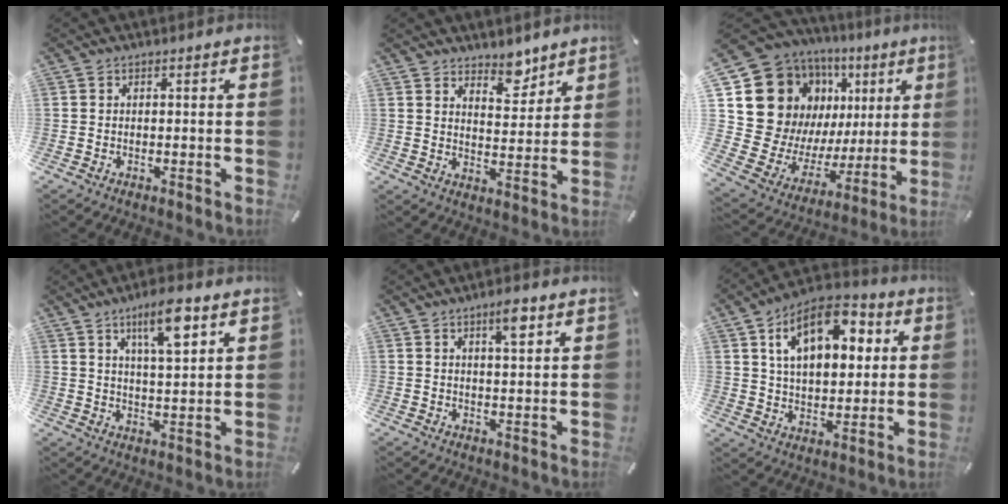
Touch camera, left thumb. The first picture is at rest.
{"total": 6.5, "force": [5.8, 2.9, 0.9], "torque": [0.011, -0.049, 0.103]}
{"total": 21.6, "force": [8.5, 16.9, 10.5], "torque": [-0.174, -0.070, 0.186]}
{"total": 10.1, "force": [5.9, 2.8, 7.7], "torque": [-0.120, -0.019, 0.094]}
{"total": 4.9, "force": [2.9, 0.9, 3.8], "torque": [-0.066, -0.005, 0.045]}
{"total": 16.4, "force": [6.7, 9.8, 11.3], "torque": [-0.184, -0.008, 0.112]}